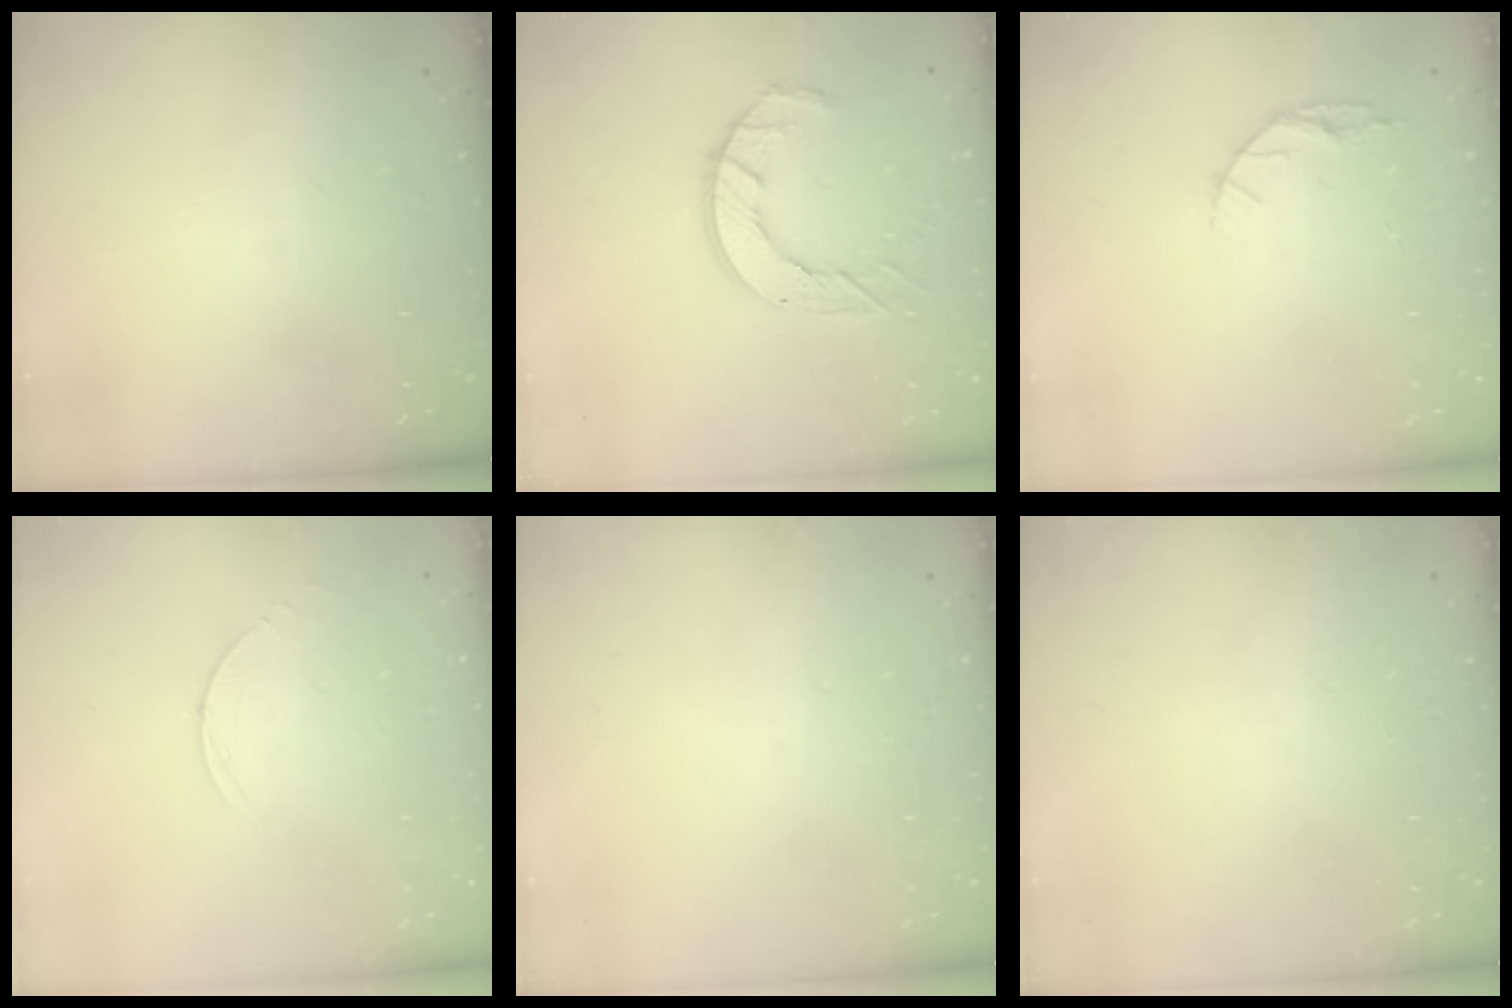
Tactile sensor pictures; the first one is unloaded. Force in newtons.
{"total": 9.1, "press": 9.1, "slide": 0.9}
{"total": 4.4, "press": 4.4, "slide": 0.5}
{"total": 2.8, "press": 2.8, "slide": 0.3}
{"total": 0.0}
{"total": 0.0}